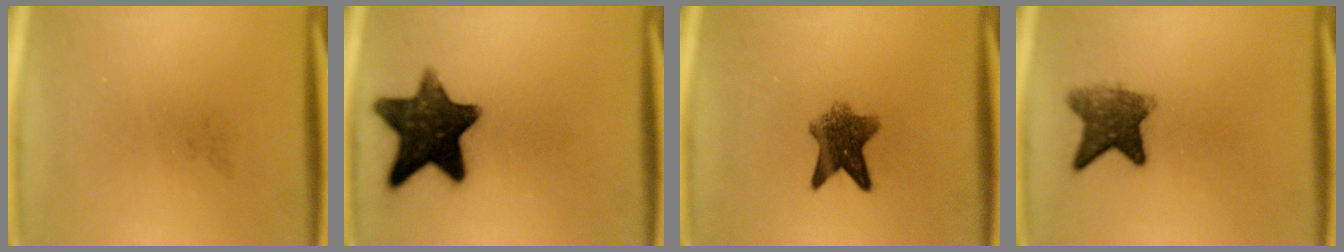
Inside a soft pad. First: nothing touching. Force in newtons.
{"total": 14.1}
{"total": 7.0}
{"total": 6.5}